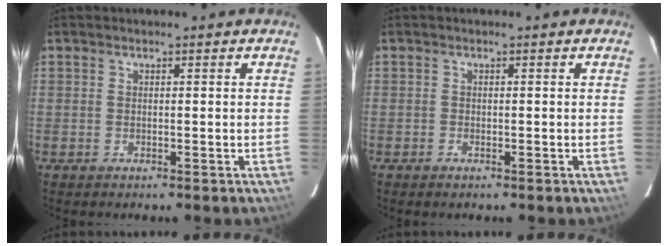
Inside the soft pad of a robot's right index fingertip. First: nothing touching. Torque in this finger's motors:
{"motor_torque": [0.26, -0.37, -0.03, -0.04]}